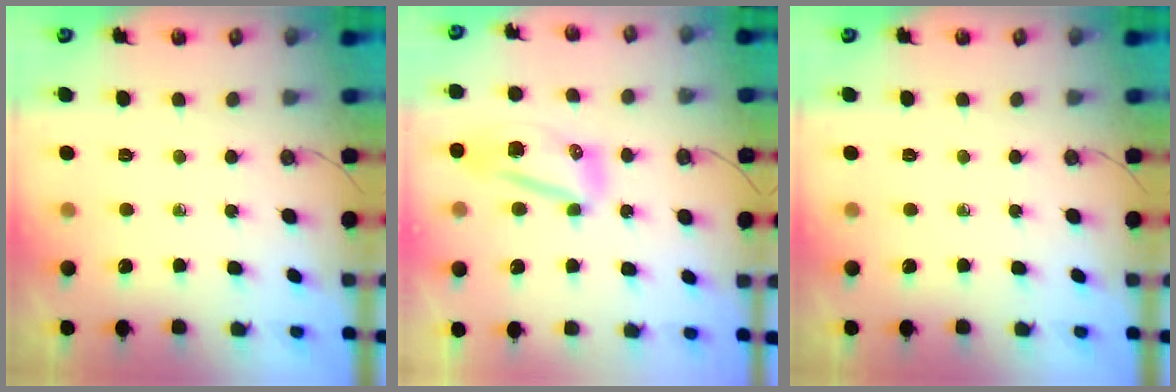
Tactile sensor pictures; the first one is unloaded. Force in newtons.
{"total": 9.5, "press": 9.4, "slide": 1.7}
{"total": 0.0}